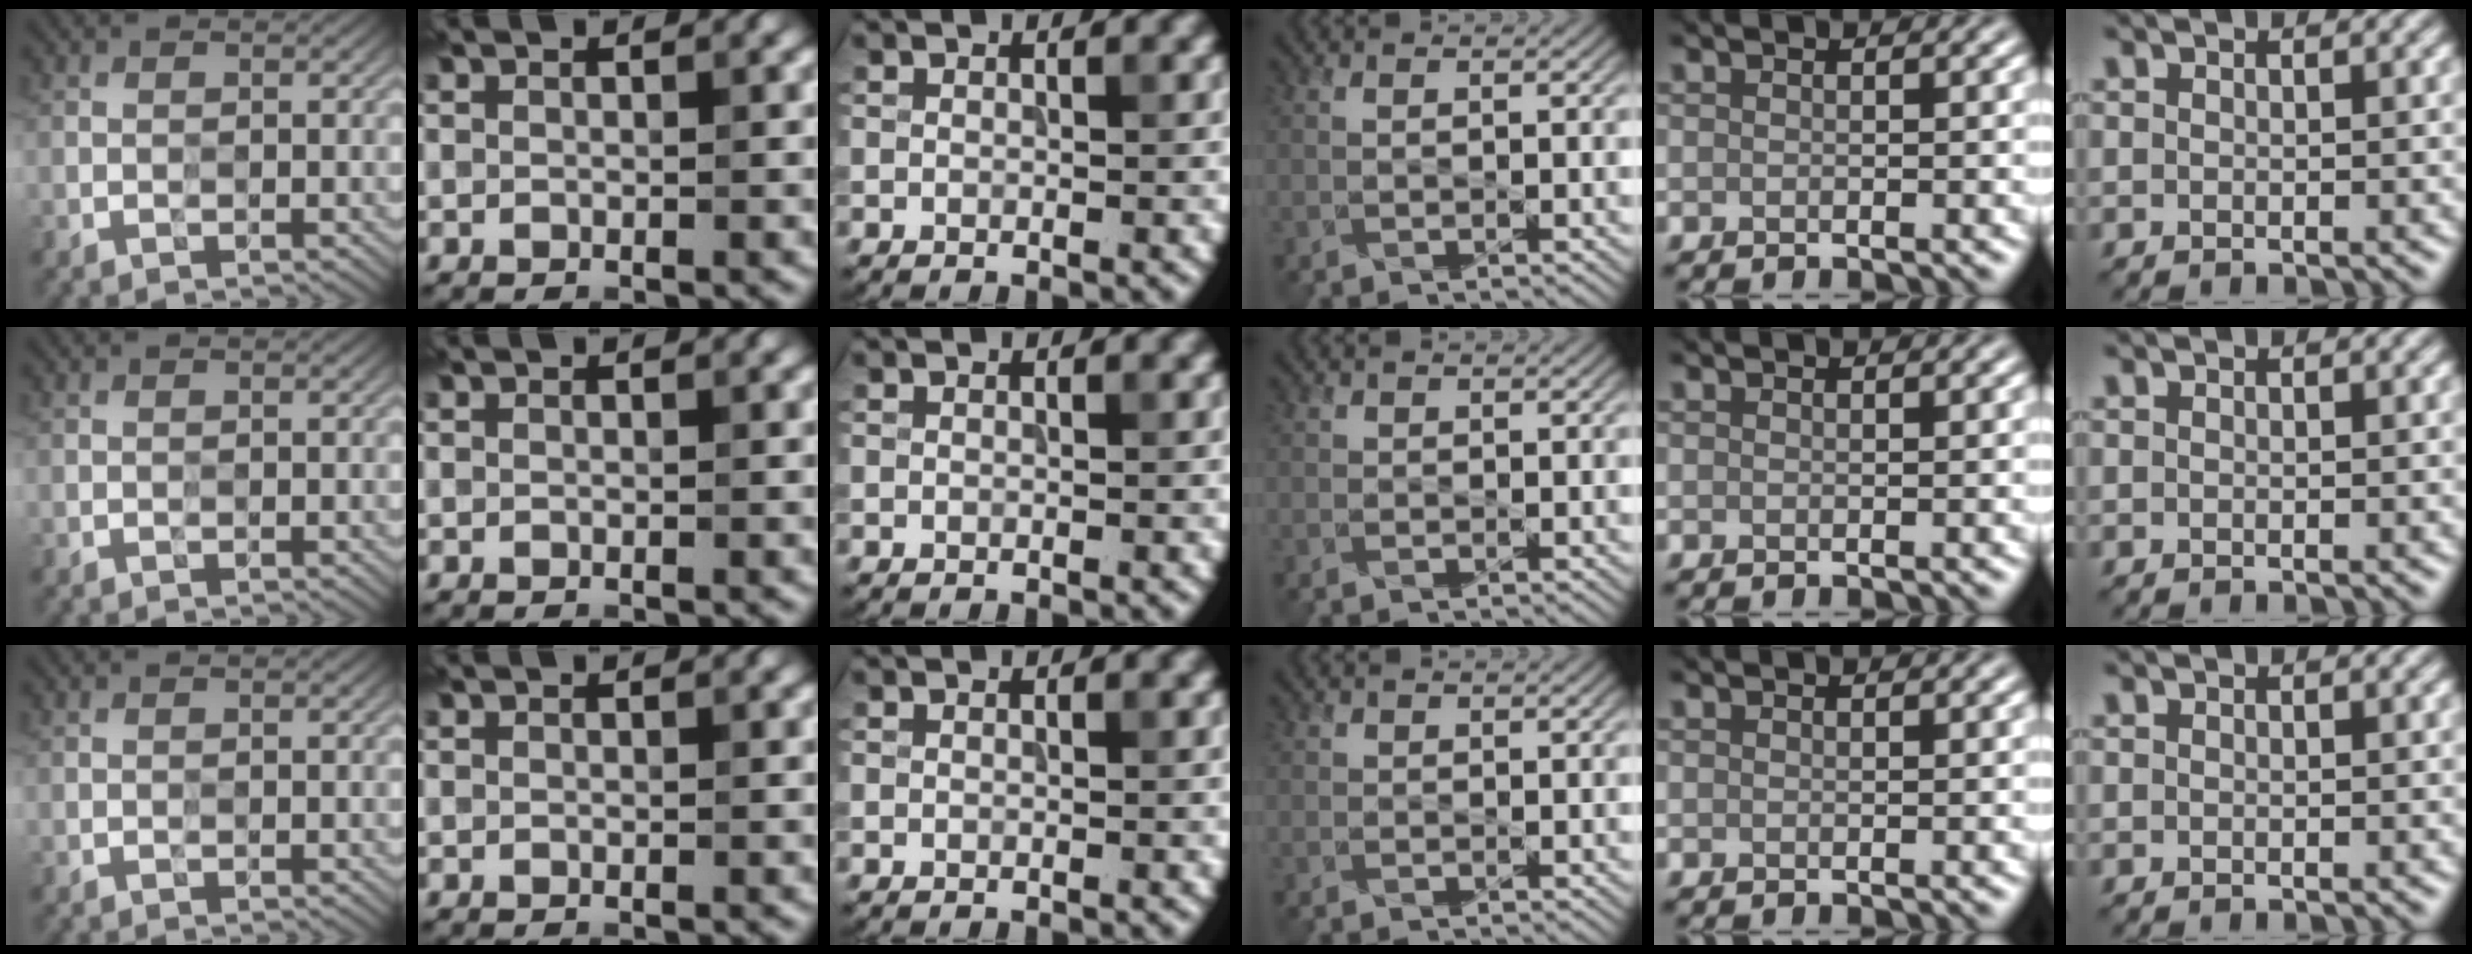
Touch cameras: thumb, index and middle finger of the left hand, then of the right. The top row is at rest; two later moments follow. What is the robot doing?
{"motion": "press", "object": "grip strengthener"}